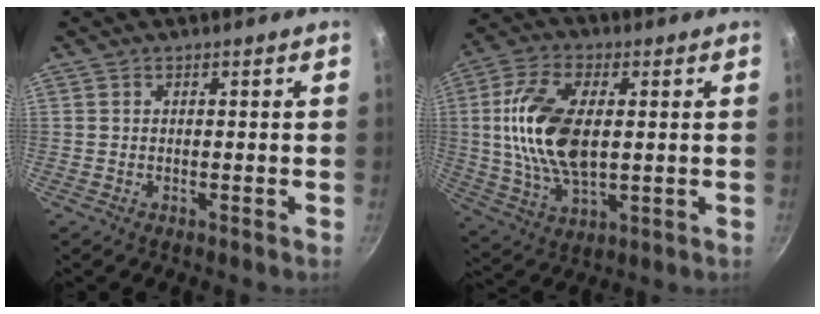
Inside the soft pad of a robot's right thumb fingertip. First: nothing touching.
{"total": 16.7, "force": [1.6, 8.6, 14.2], "torque": [-0.285, -0.003, 0.035]}